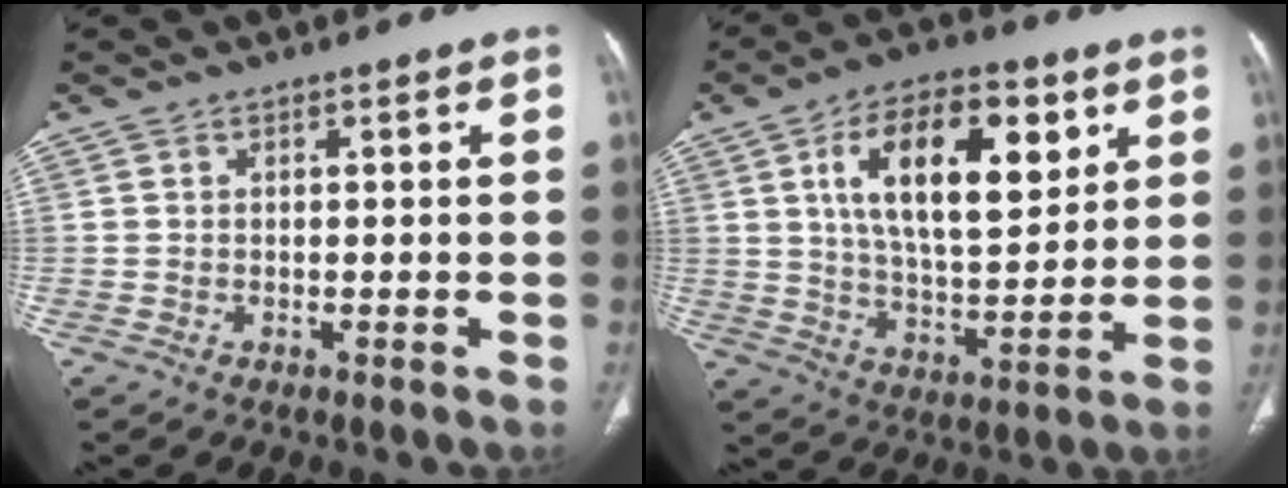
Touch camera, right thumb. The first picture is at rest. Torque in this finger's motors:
{"motor_torque": [-1.12, 1.86, 1.13, 0.78, 0.45]}